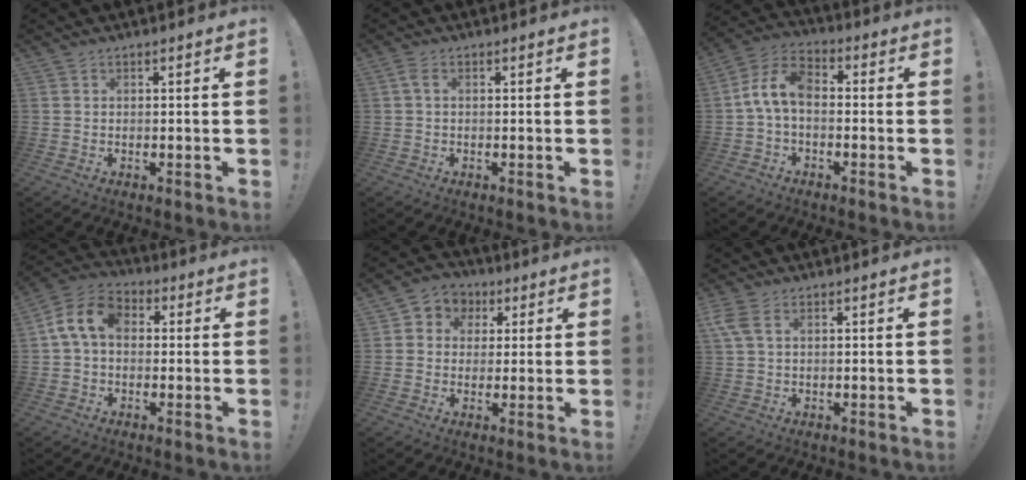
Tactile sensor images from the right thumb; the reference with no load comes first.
{"total": 2.1, "force": [0.3, 0.7, 2.0], "torque": [-0.047, 0.007, 0.008]}
{"total": 9.0, "force": [-0.7, 5.2, 7.3], "torque": [-0.146, 0.009, -0.008]}
{"total": 10.9, "force": [1.7, 7.4, 7.9], "torque": [-0.164, 0.016, 0.036]}
{"total": 6.0, "force": [0.4, 5.8, 1.6], "torque": [-0.020, 0.002, 0.013]}
{"total": 4.6, "force": [1.7, 2.3, 3.6], "torque": [-0.092, 0.002, 0.031]}